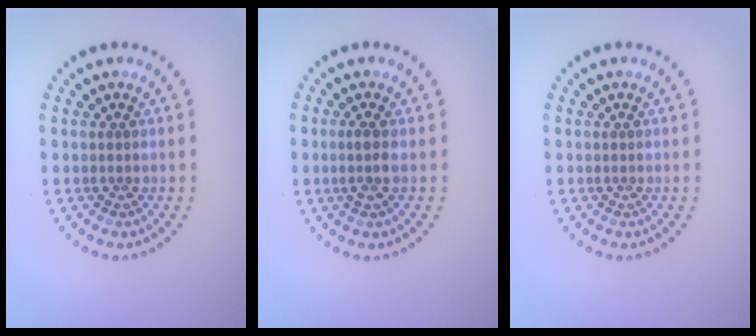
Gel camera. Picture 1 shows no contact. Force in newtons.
{"total": 1.4, "press": 1.1, "slide": 0.8}
{"total": 0.0}